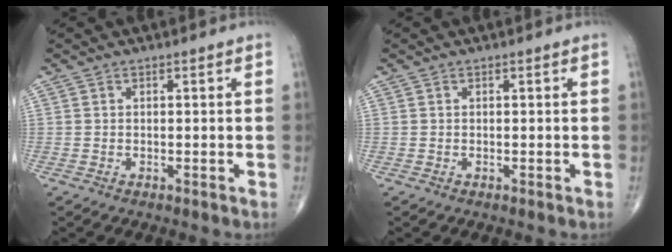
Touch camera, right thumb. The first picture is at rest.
{"total": 0.0}